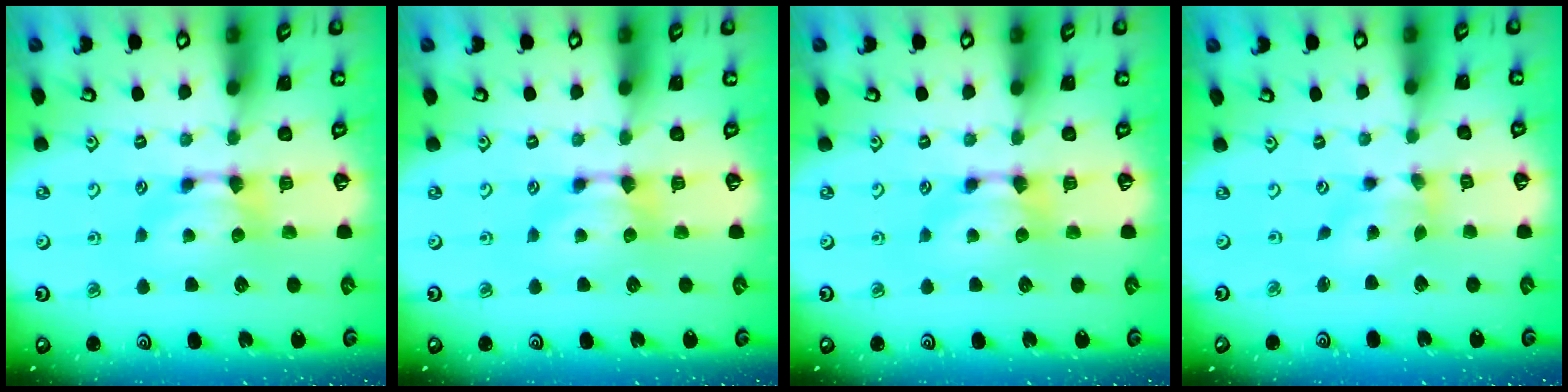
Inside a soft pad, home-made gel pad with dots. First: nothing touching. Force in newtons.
{"total": 0.0}
{"total": 0.0}
{"total": 2.5, "press": 2.1, "slide": 1.5}